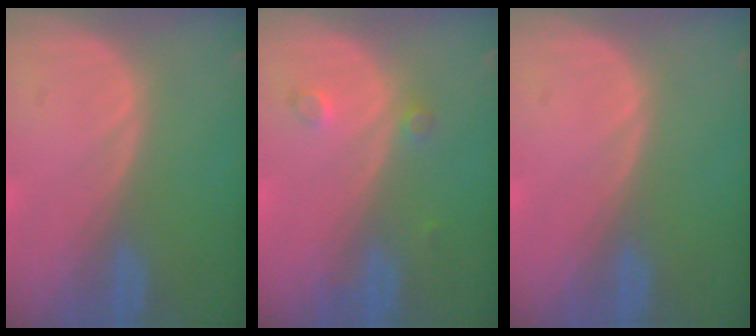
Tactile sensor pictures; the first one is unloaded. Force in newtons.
{"total": 2.1, "press": 1.8, "slide": 1.1}
{"total": 0.0}